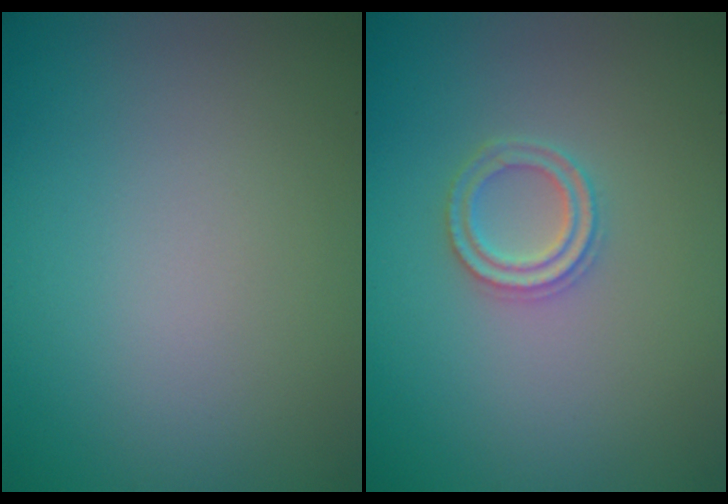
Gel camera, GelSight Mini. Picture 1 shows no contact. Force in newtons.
{"total": 2.2, "press": 2.2, "slide": 0.5}